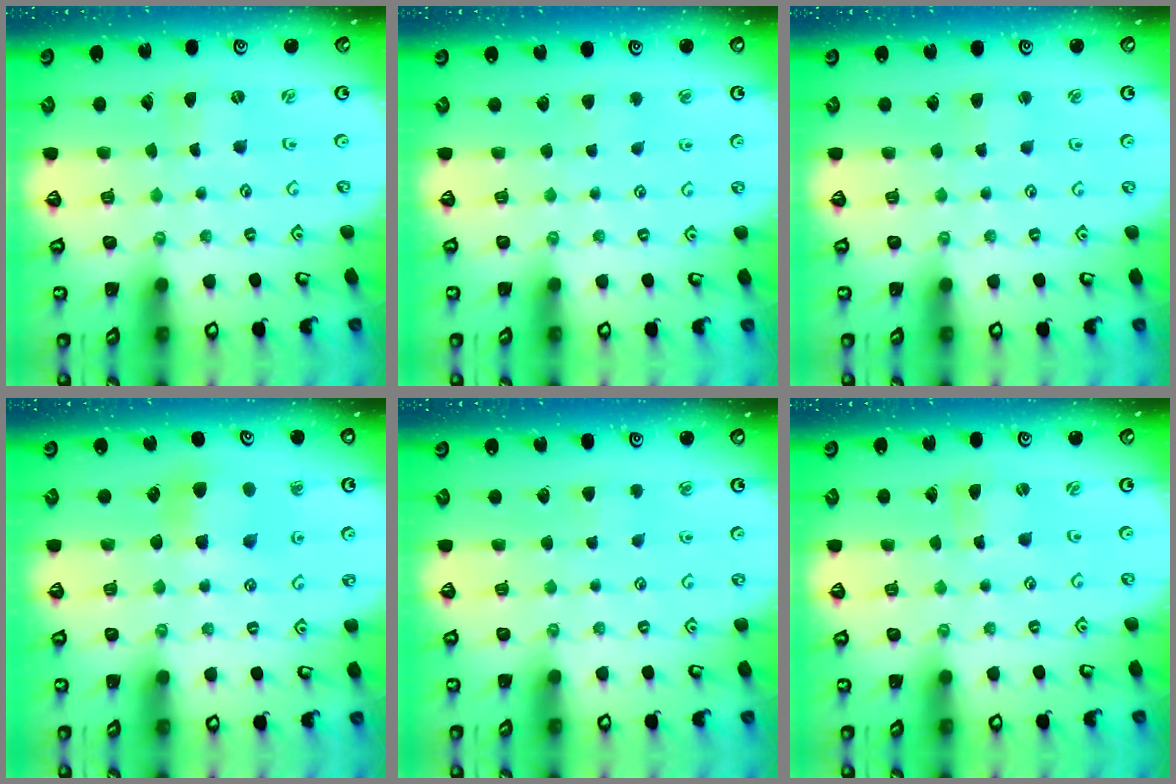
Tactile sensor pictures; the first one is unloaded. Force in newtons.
{"total": 2.9, "press": 2.9, "slide": 0.4}
{"total": 2.9, "press": 2.9, "slide": 0.3}
{"total": 5.6, "press": 5.6, "slide": 0.6}
{"total": 3.5, "press": 3.4, "slide": 0.7}
{"total": 0.7, "press": 0.7, "slide": 0.1}